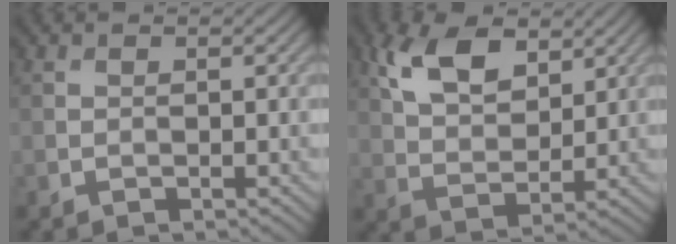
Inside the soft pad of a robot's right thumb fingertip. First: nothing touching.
{"total": 8.3, "force": [4.4, 4.5, 5.5], "torque": [-0.122, 0.003, 0.085]}